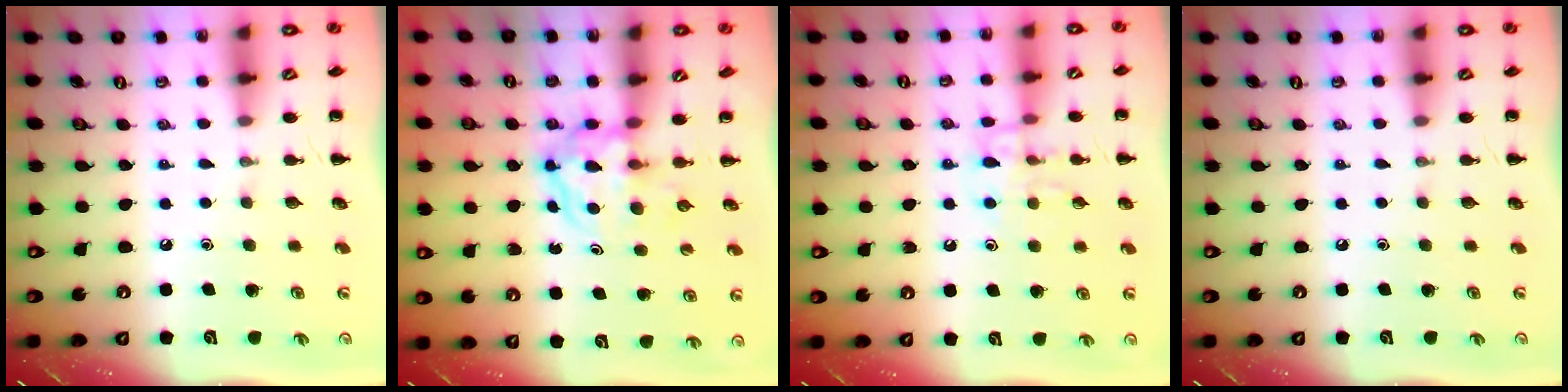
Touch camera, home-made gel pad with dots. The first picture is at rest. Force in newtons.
{"total": 3.8, "press": 3.8, "slide": 0.5}
{"total": 10.7, "press": 10.7, "slide": 1.0}
{"total": 0.0}